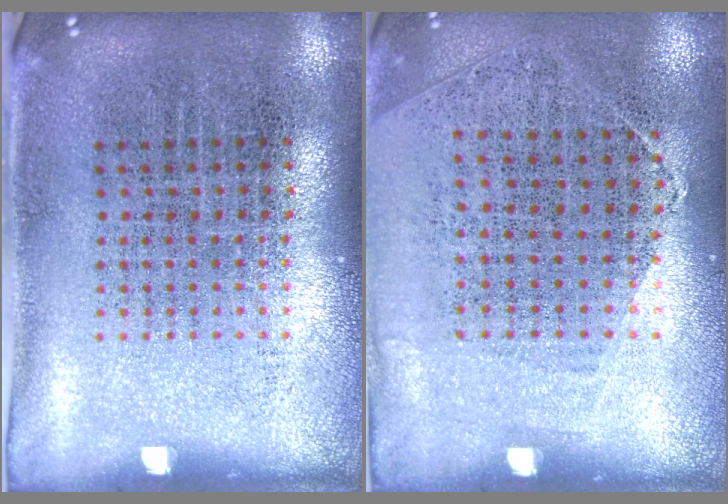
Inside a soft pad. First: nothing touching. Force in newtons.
{"total": 1.2, "press": 0.9, "slide": 0.7}